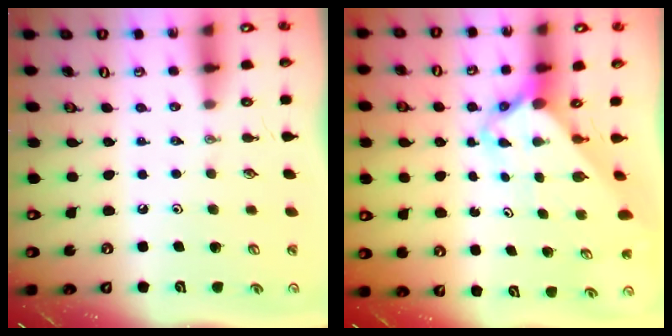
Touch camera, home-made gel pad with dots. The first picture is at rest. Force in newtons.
{"total": 2.9, "press": 2.9, "slide": 0.3}